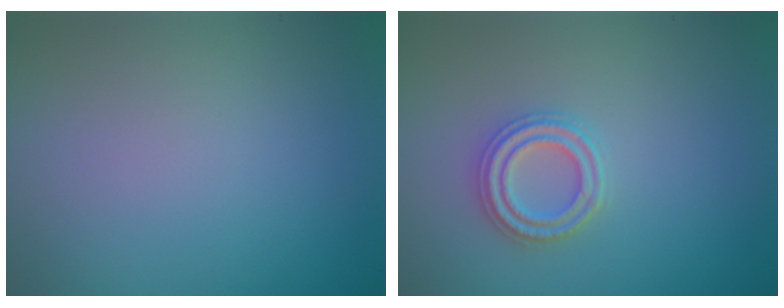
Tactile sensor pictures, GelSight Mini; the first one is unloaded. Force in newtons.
{"total": 2.6, "press": 2.6, "slide": 0.4}